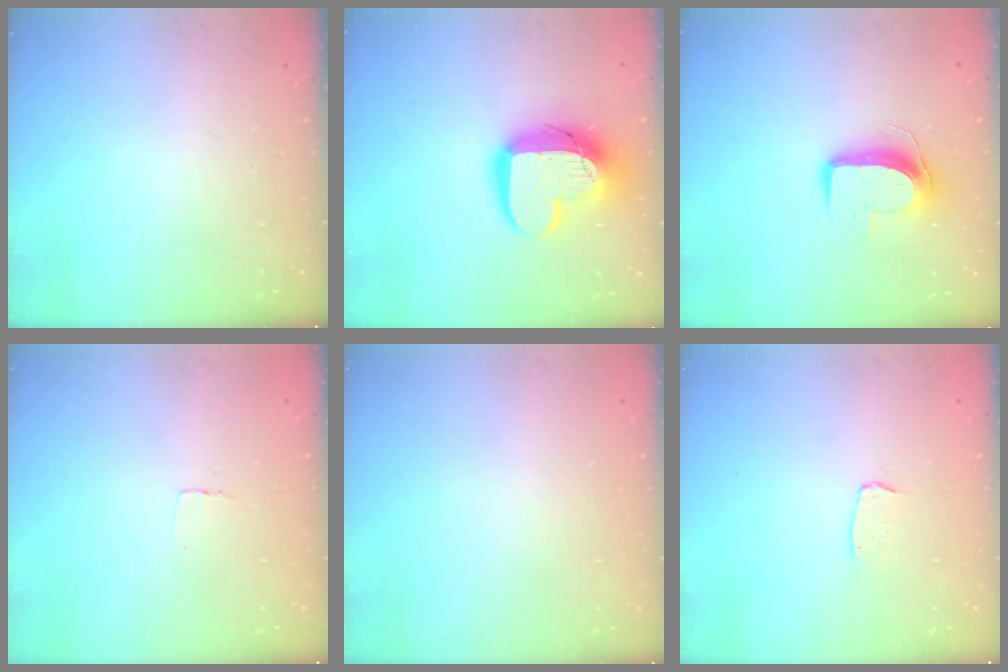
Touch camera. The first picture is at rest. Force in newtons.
{"total": 16.1, "press": 16.1, "slide": 1.1}
{"total": 10.6, "press": 10.6, "slide": 0.8}
{"total": 2.3, "press": 2.3, "slide": 0.1}
{"total": 0.5, "press": 0.5, "slide": 0.1}
{"total": 3.1, "press": 3.1, "slide": 0.2}